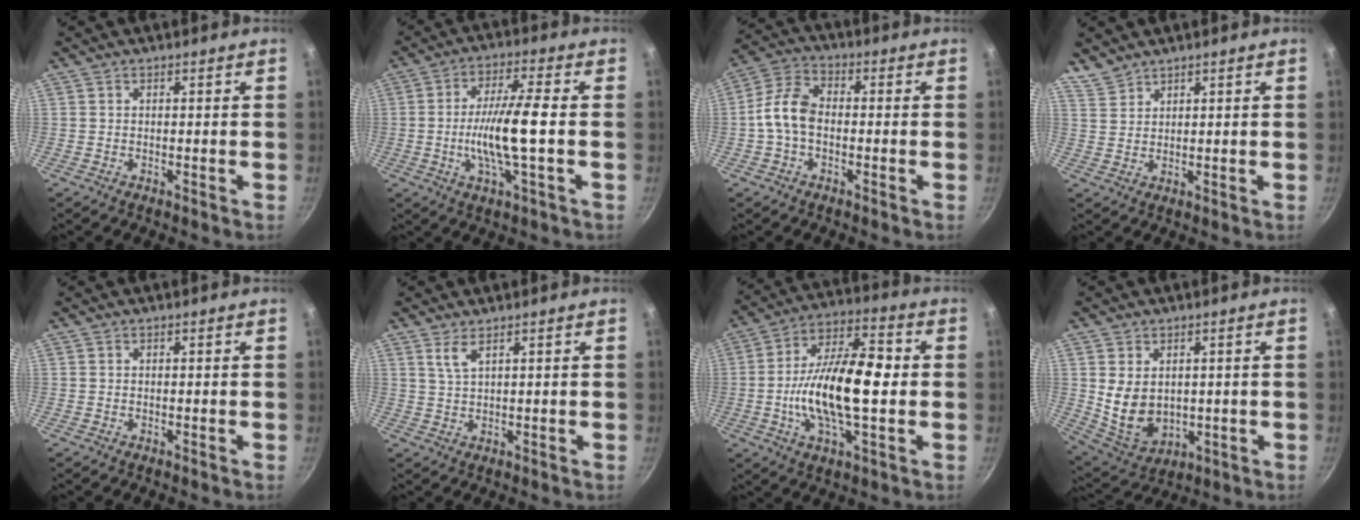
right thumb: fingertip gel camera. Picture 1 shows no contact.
{"total": 11.3, "force": [-1.3, 1.8, 11.0], "torque": [-0.210, 0.015, -0.028]}
{"total": 8.3, "force": [-1.1, 5.2, 6.3], "torque": [-0.118, 0.034, -0.035]}
{"total": 3.1, "force": [2.9, 1.1, 0.2], "torque": [-0.005, 0.004, 0.068]}
{"total": 0.0}
{"total": 2.6, "force": [1.6, 0.7, 2.0], "torque": [-0.044, -0.009, 0.038]}
{"total": 18.3, "force": [-1.1, 7.8, 16.5], "torque": [-0.281, 0.029, -0.029]}
{"total": 9.9, "force": [1.0, 7.2, 6.7], "torque": [-0.106, -0.018, 0.048]}